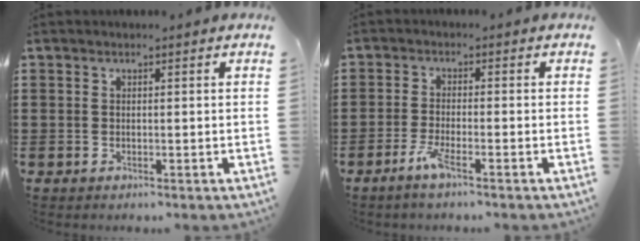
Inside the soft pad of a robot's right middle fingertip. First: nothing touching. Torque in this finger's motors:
{"motor_torque": [1.14, 0.92, 0.00, 0.00]}